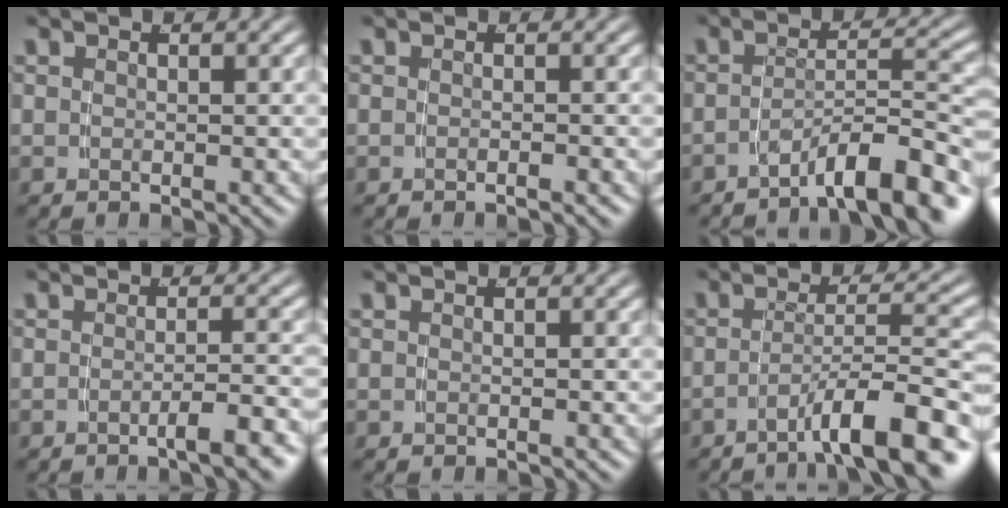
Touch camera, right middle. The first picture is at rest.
{"total": 0.6, "force": [-0.5, -0.3, 0.1], "torque": [-0.002, 0.005, -0.012]}
{"total": 6.7, "force": [-5.0, 1.1, 4.2], "torque": [-0.045, -0.002, -0.076]}
{"total": 2.6, "force": [-1.9, -0.3, 1.8], "torque": [-0.022, 0.005, -0.034]}
{"total": 0.0}
{"total": 6.5, "force": [-4.2, 0.5, 5.0], "torque": [-0.069, 0.001, -0.064]}